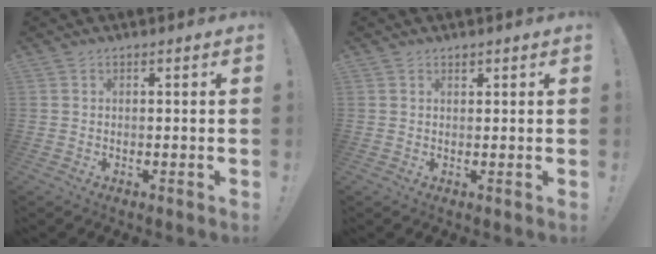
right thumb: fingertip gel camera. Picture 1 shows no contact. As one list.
[{"total": 1.1, "force": [0.8, 0.7, 0.2], "torque": [0.007, -0.005, 0.013]}]